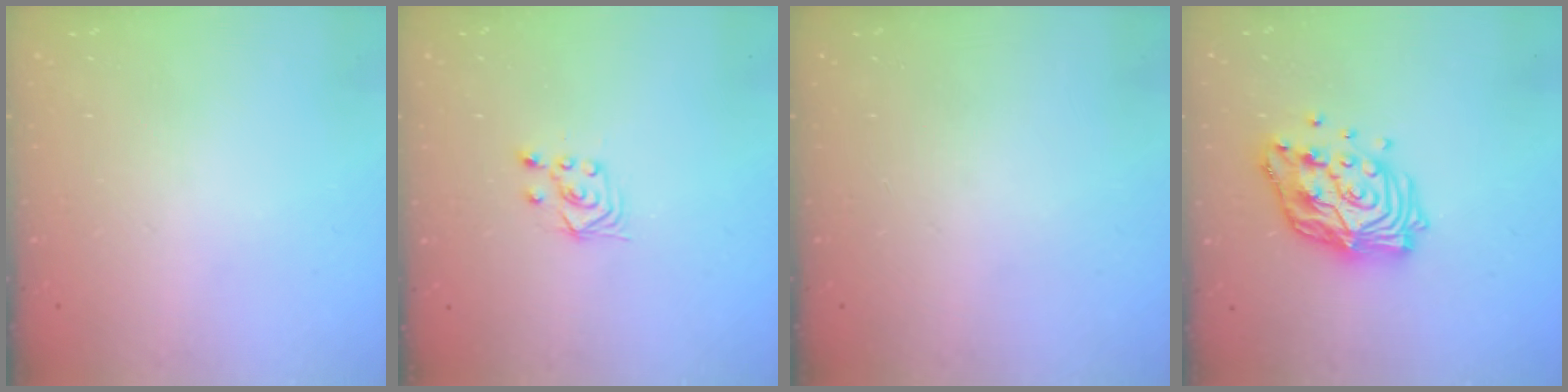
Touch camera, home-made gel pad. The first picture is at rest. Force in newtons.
{"total": 2.5, "press": 2.2, "slide": 1.2}
{"total": 0.0}
{"total": 16.1, "press": 16.0, "slide": 1.3}